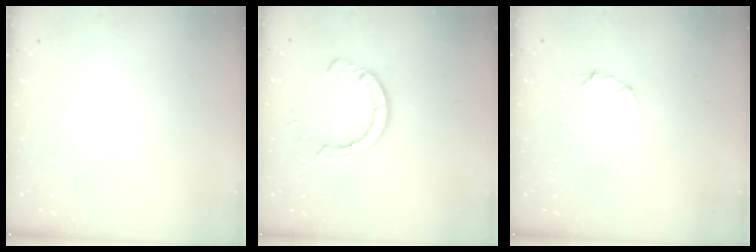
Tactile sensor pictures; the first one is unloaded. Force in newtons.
{"total": 7.5, "press": 7.4, "slide": 1.0}
{"total": 2.3, "press": 2.3, "slide": 0.4}